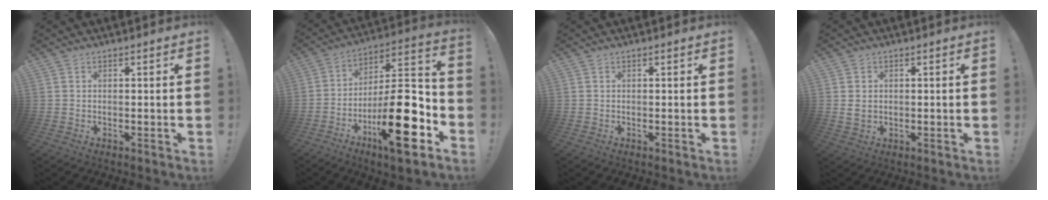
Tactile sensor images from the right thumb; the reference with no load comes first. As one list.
[{"total": 23.2, "force": [-8.7, 7.6, 20.1], "torque": [-0.324, 0.049, -0.136]}, {"total": 0.0}, {"total": 3.0, "force": [1.0, 2.5, 1.3], "torque": [-0.017, 0.003, 0.020]}]